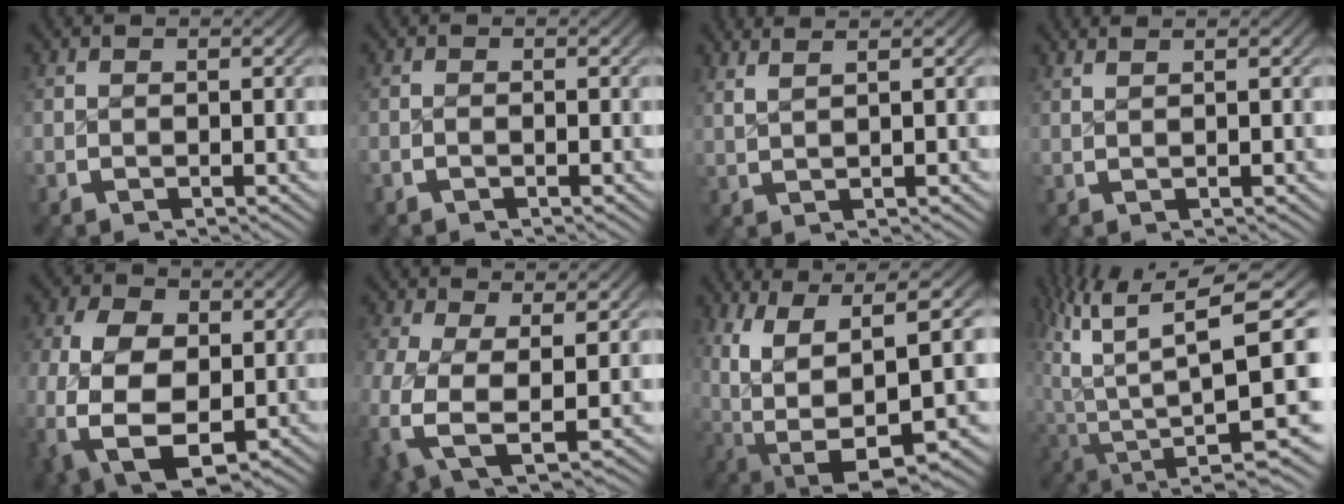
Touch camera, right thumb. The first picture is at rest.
{"total": 0.8, "force": [-0.6, 0.4, 0.3], "torque": [-0.009, 0.001, -0.014]}
{"total": 2.9, "force": [2.2, 0.2, 1.9], "torque": [-0.026, 0.011, 0.040]}
{"total": 1.8, "force": [1.3, -0.3, 1.2], "torque": [-0.014, 0.008, 0.024]}
{"total": 12.6, "force": [-2.6, 8.9, 8.5], "torque": [-0.215, -0.071, -0.007]}
{"total": 7.9, "force": [-0.5, 4.6, 6.4], "torque": [-0.180, -0.047, 0.014]}
{"total": 13.4, "force": [-0.8, 8.0, 10.7], "torque": [-0.222, -0.042, 0.011]}
{"total": 13.9, "force": [-1.6, 6.8, 12.1], "torque": [-0.189, -0.030, 0.001]}